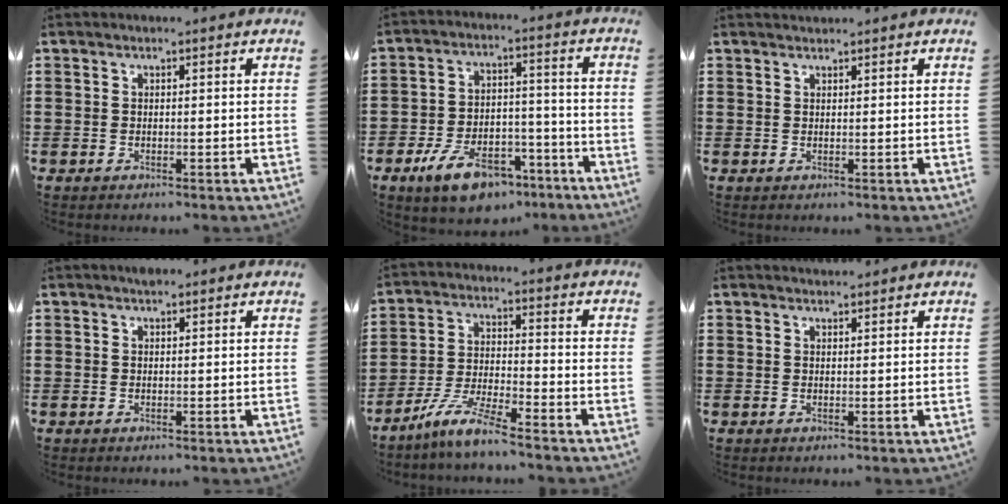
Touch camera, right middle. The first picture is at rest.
{"total": 9.5, "force": [-6.5, 4.2, 5.4], "torque": [-0.099, 0.025, -0.118]}
{"total": 0.8, "force": [0.8, 0.1, 0.0], "torque": [-0.001, 0.000, 0.015]}
{"total": 0.8, "force": [0.7, 0.3, 0.2], "torque": [-0.005, 0.001, 0.012]}
{"total": 6.9, "force": [-5.8, 0.2, 3.7], "torque": [-0.087, -0.012, -0.115]}
{"total": 1.2, "force": [1.2, 0.2, 0.0], "torque": [-0.003, 0.002, 0.023]}